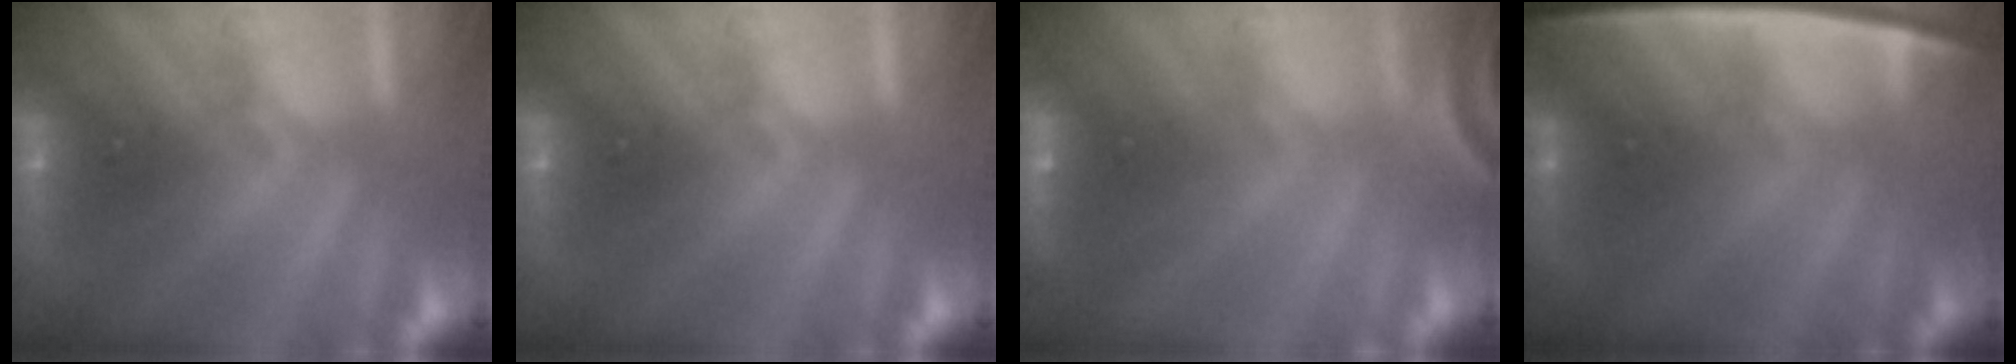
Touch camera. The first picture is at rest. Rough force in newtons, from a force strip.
{"total": 0.0}
{"total": 5.8}
{"total": 2.4}